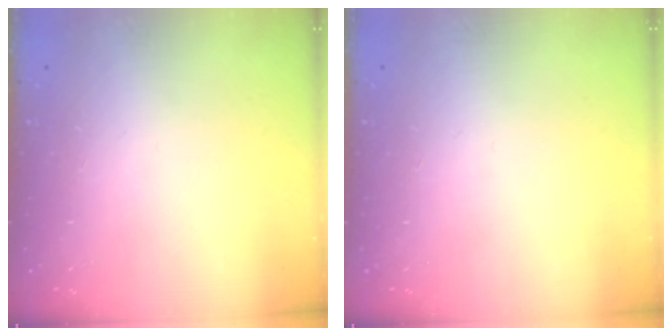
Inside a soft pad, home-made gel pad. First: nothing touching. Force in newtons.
{"total": 0.0}